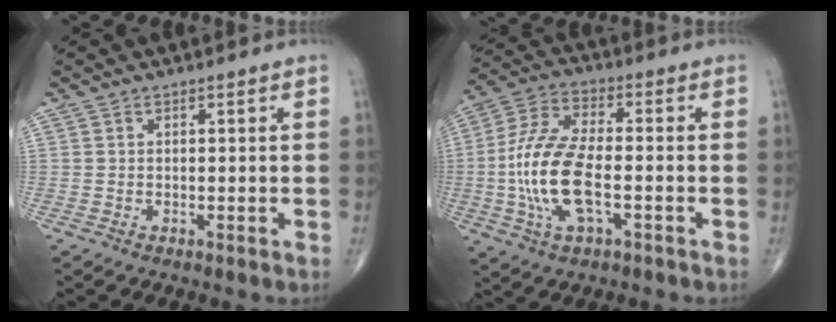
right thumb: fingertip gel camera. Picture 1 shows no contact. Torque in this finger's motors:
{"motor_torque": [2.78, 2.23, 1.82, -0.03, 0.64]}